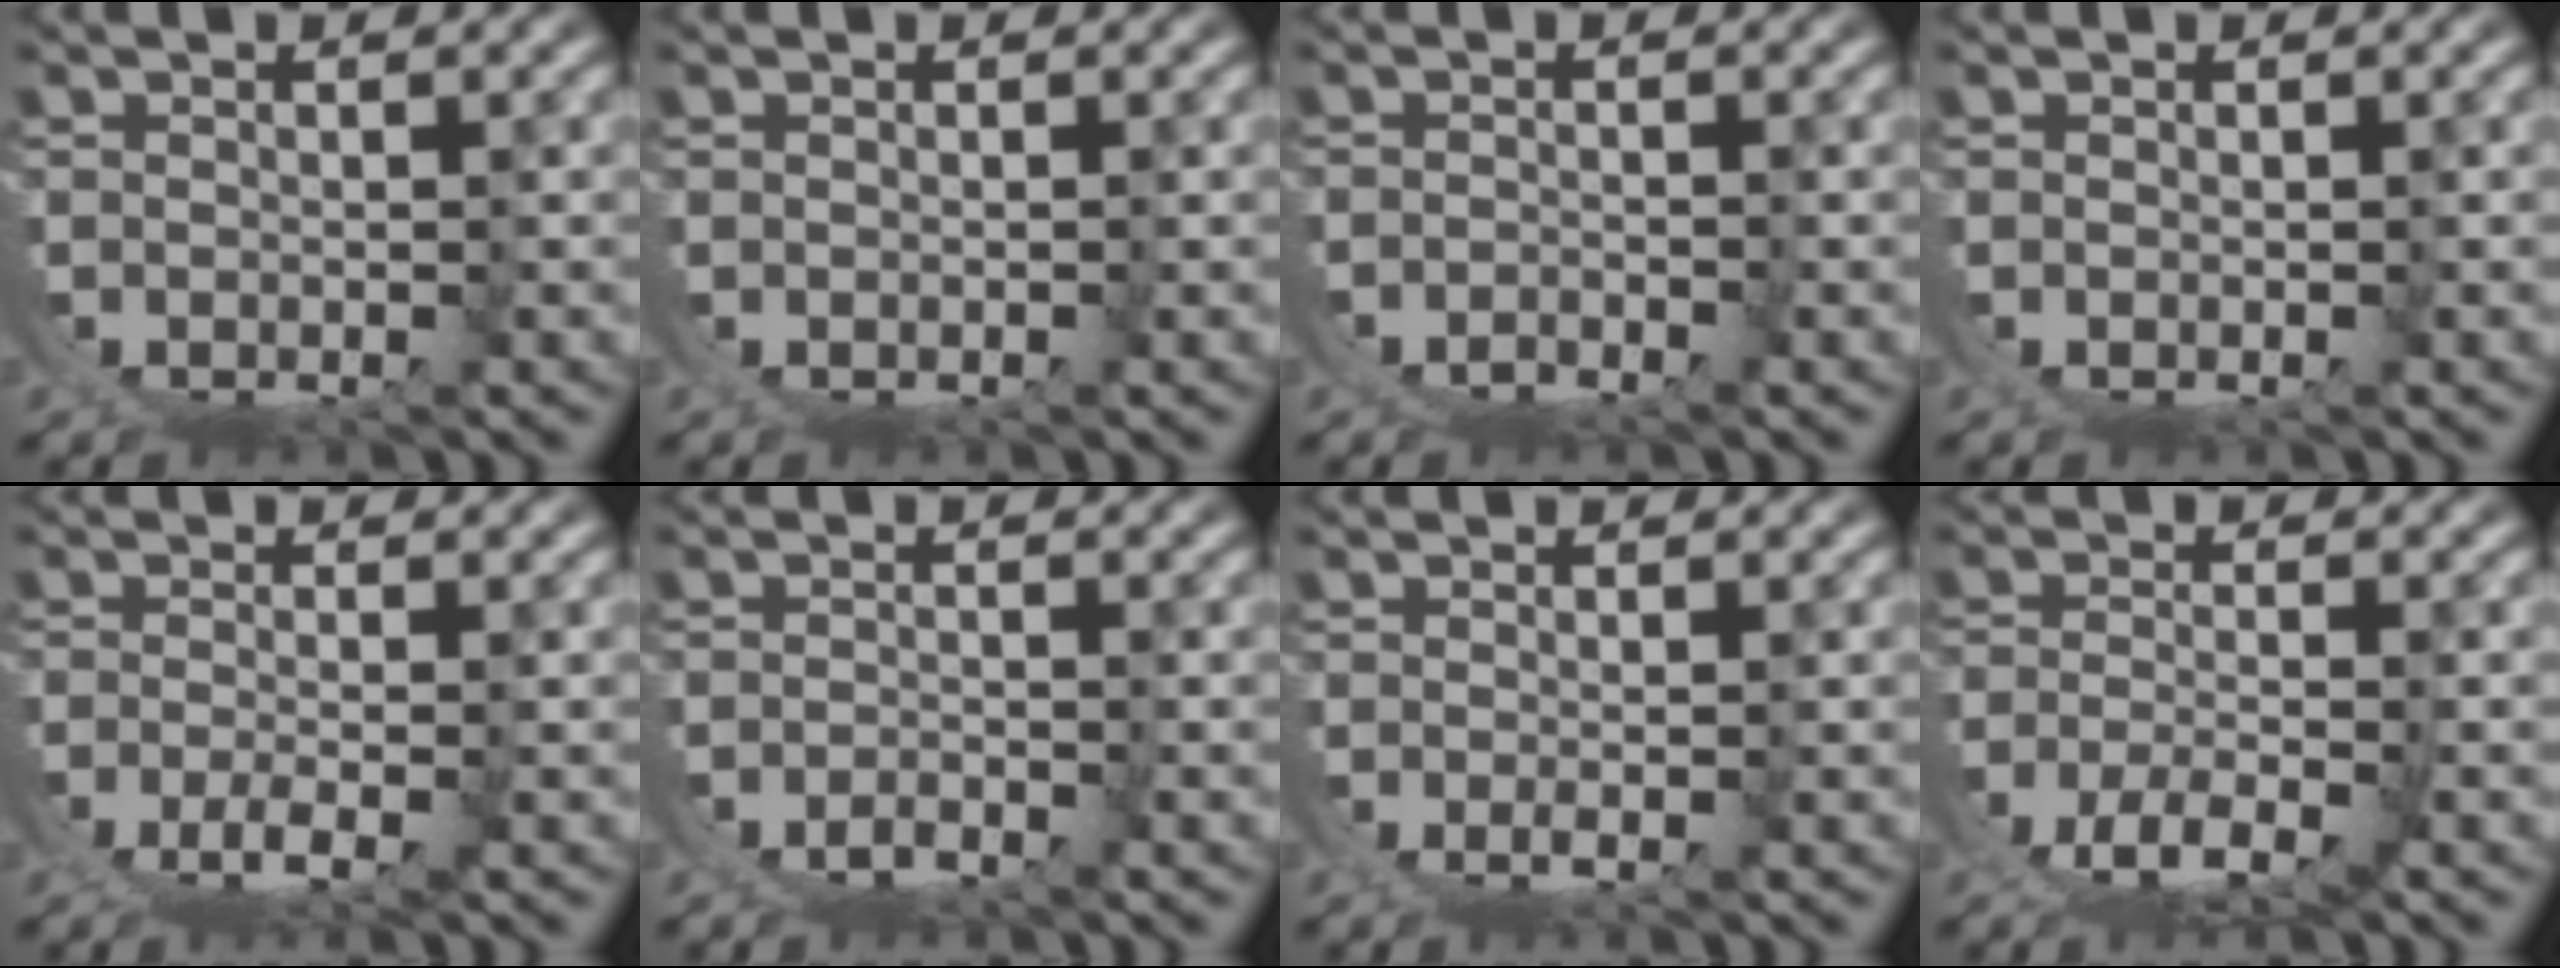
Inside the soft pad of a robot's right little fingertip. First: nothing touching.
{"total": 0.0}
{"total": 1.2, "force": [-1.0, 0.5, 0.3], "torque": [-0.014, -0.002, -0.017]}
{"total": 0.0}
{"total": 2.0, "force": [0.2, -0.9, 1.8], "torque": [-0.049, -0.005, 0.010]}
{"total": 1.1, "force": [-0.9, -0.1, 0.6], "torque": [-0.015, 0.001, -0.013]}
{"total": 1.8, "force": [0.8, -1.5, 0.5], "torque": [-0.017, -0.001, 0.017]}
{"total": 3.0, "force": [-0.5, 0.9, 2.8], "torque": [-0.073, -0.014, 0.002]}